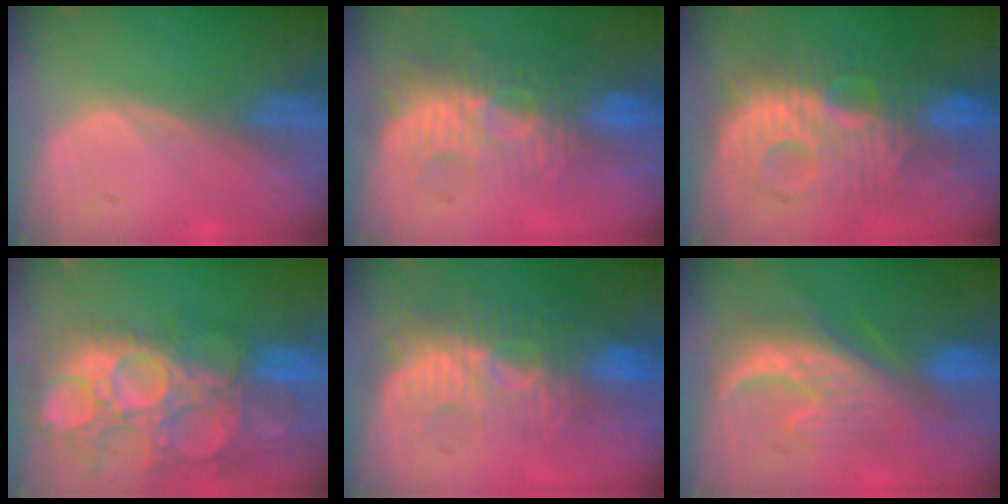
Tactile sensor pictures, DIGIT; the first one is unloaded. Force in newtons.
{"total": 9.0, "press": 8.6, "slide": 2.6}
{"total": 10.3, "press": 10.3, "slide": 0.2}
{"total": 15.0, "press": 12.5, "slide": 8.2}
{"total": 9.4, "press": 8.9, "slide": 2.9}
{"total": 8.6, "press": 8.5, "slide": 1.0}